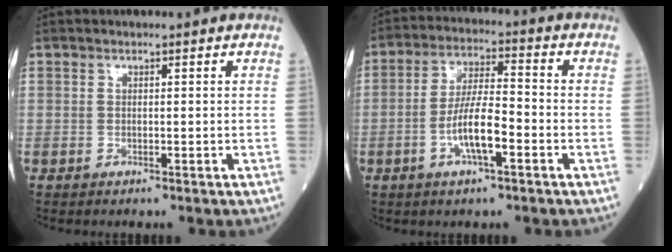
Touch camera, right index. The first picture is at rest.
{"total": 8.3, "force": [-2.9, 1.9, 7.5], "torque": [-0.152, 0.008, -0.055]}